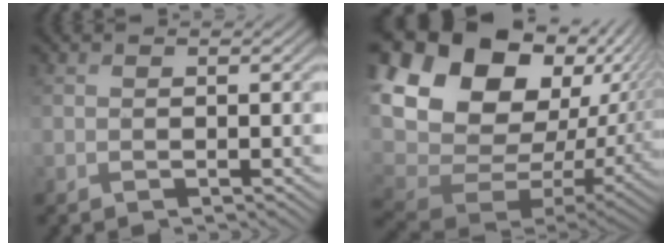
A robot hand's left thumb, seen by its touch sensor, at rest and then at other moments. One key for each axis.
{"total": 20.2, "fx": 5.2, "fy": 15.2, "fz": 12.2, "tx": -0.320, "ty": 0.018, "tz": 0.133}